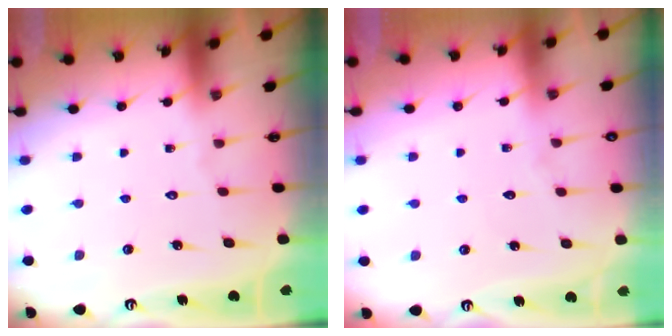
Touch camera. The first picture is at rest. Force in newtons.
{"total": 2.8, "press": 2.8, "slide": 0.4}